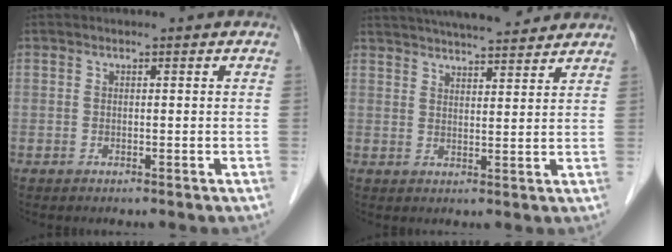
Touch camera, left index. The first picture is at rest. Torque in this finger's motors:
{"motor_torque": [0.14, -0.45, 0.53, 0.14]}